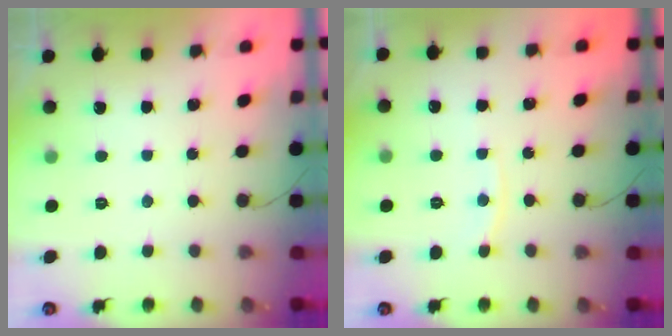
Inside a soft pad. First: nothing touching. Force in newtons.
{"total": 4.5, "press": 4.4, "slide": 0.4}